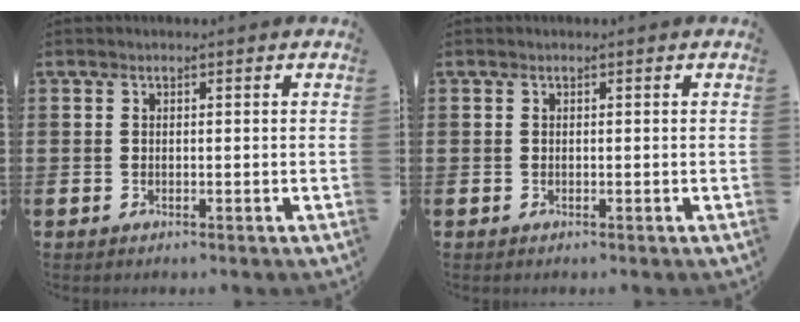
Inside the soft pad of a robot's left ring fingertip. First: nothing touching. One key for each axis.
{"total": 0.0}